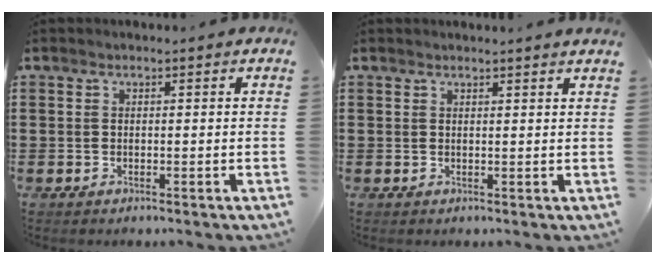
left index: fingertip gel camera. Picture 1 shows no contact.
{"total": 1.3, "force": [1.1, -0.3, 0.4], "torque": [-0.009, -0.005, 0.022]}